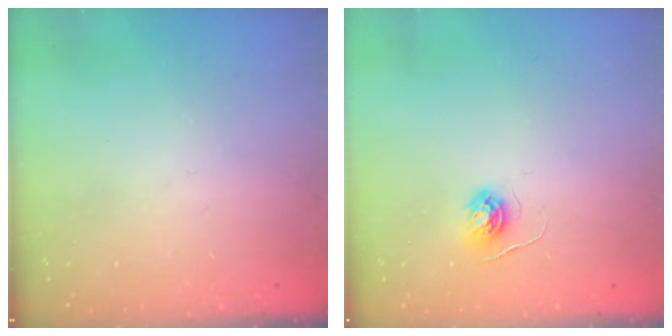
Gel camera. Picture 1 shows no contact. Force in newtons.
{"total": 4.0, "press": 4.0, "slide": 0.4}